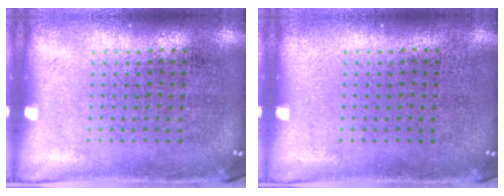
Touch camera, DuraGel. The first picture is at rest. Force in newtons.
{"total": 0.0}